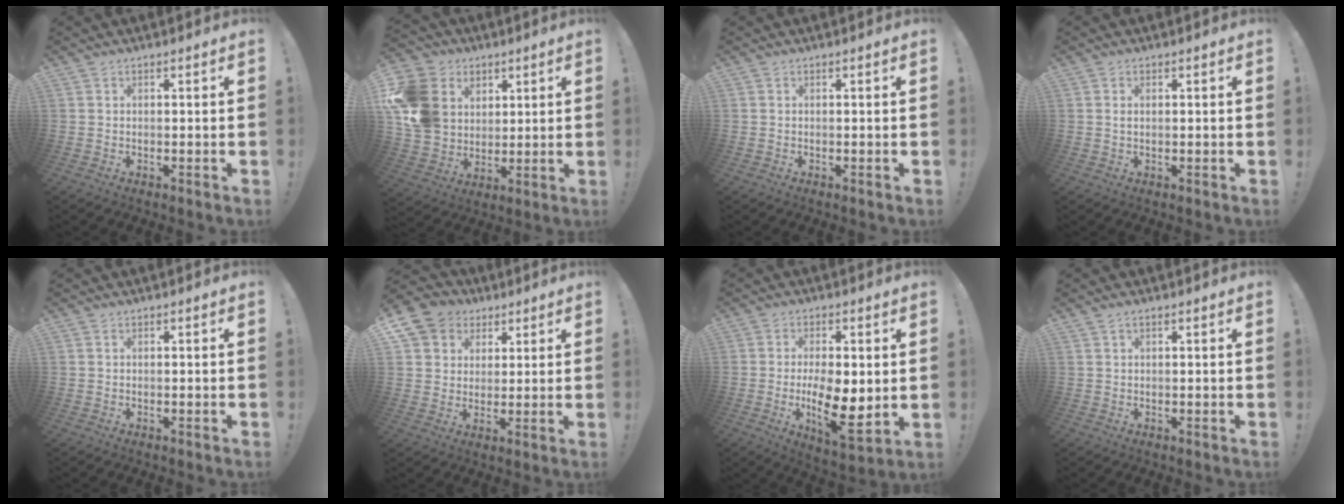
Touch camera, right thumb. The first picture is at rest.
{"total": 17.4, "force": [5.1, 14.5, 8.1], "torque": [-0.153, -0.015, 0.110]}
{"total": 0.0}
{"total": 1.1, "force": [0.4, 0.4, 0.9], "torque": [-0.013, -0.002, 0.006]}
{"total": 0.0}
{"total": 9.0, "force": [3.9, 7.8, 2.4], "torque": [-0.031, -0.025, 0.080]}
{"total": 13.3, "force": [-1.5, 6.2, 11.7], "torque": [-0.187, -0.016, -0.022]}
{"total": 1.1, "force": [0.6, 0.1, 0.9], "torque": [-0.023, 0.001, 0.013]}